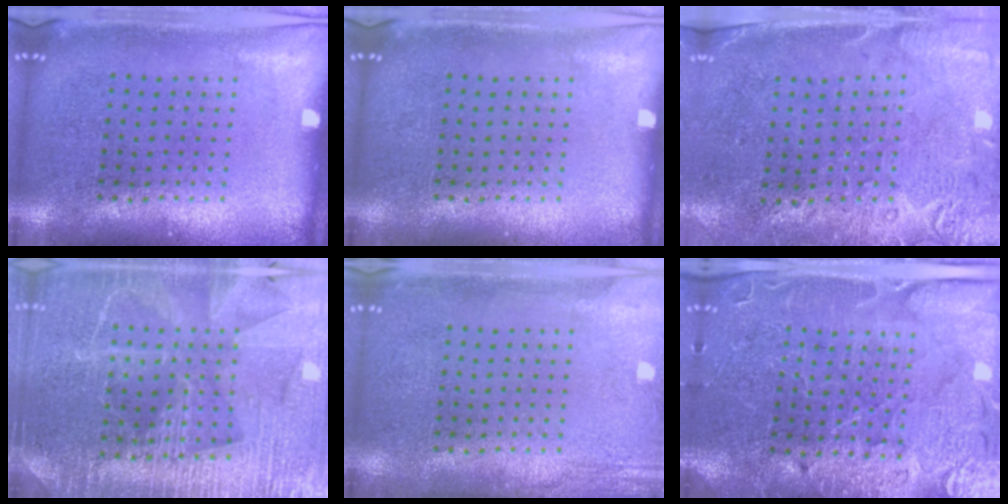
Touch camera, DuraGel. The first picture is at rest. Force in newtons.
{"total": 0.0}
{"total": 2.8, "press": 2.4, "slide": 1.4}
{"total": 4.1, "press": 3.9, "slide": 1.4}
{"total": 1.9, "press": 1.9, "slide": 0.2}
{"total": 3.6, "press": 3.4, "slide": 1.0}